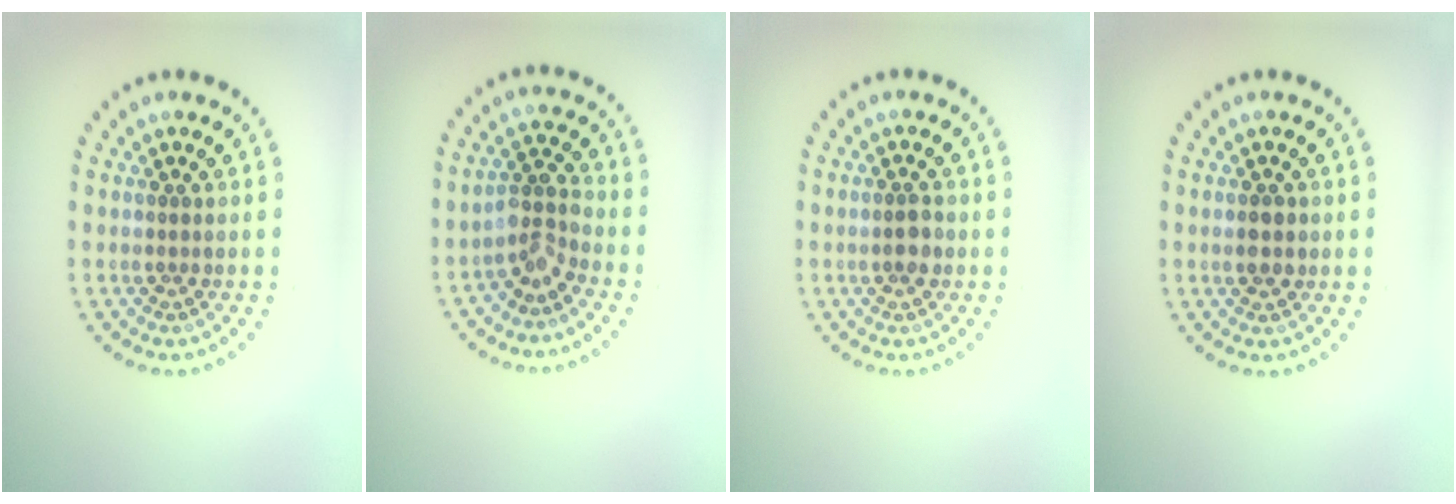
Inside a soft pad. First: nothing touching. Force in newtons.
{"total": 2.7, "press": 2.0, "slide": 1.8}
{"total": 1.5, "press": 1.5, "slide": 0.3}
{"total": 1.2, "press": 1.2, "slide": 0.1}